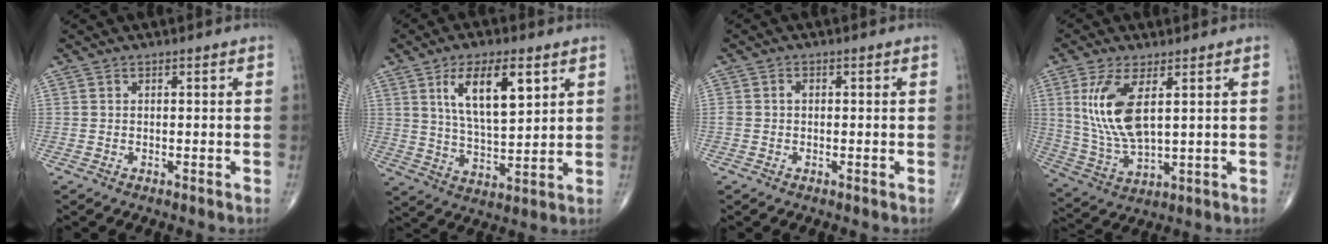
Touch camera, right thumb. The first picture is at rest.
{"total": 12.8, "force": [5.4, 5.0, 10.5], "torque": [-0.167, -0.023, 0.104]}
{"total": 1.3, "force": [0.1, 0.9, 0.8], "torque": [-0.015, 0.006, 0.002]}
{"total": 12.2, "force": [3.5, 4.9, 10.6], "torque": [-0.227, -0.018, 0.082]}